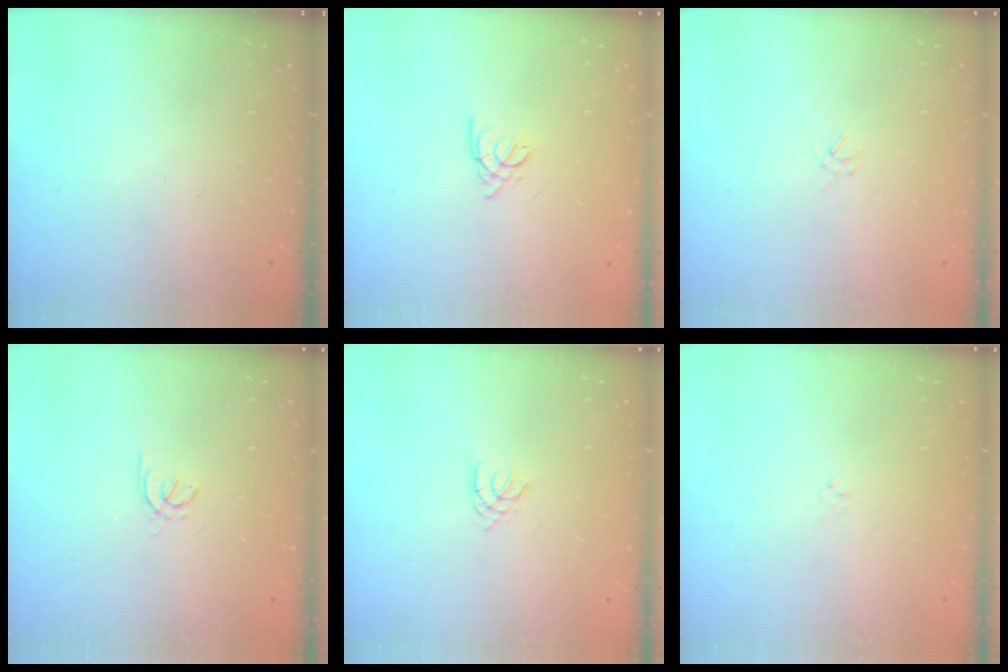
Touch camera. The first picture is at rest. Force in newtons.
{"total": 1.8, "press": 1.7, "slide": 0.5}
{"total": 1.0, "press": 0.9, "slide": 0.4}
{"total": 1.2, "press": 1.2, "slide": 0.4}
{"total": 1.4, "press": 1.4, "slide": 0.3}
{"total": 0.7, "press": 0.5, "slide": 0.4}